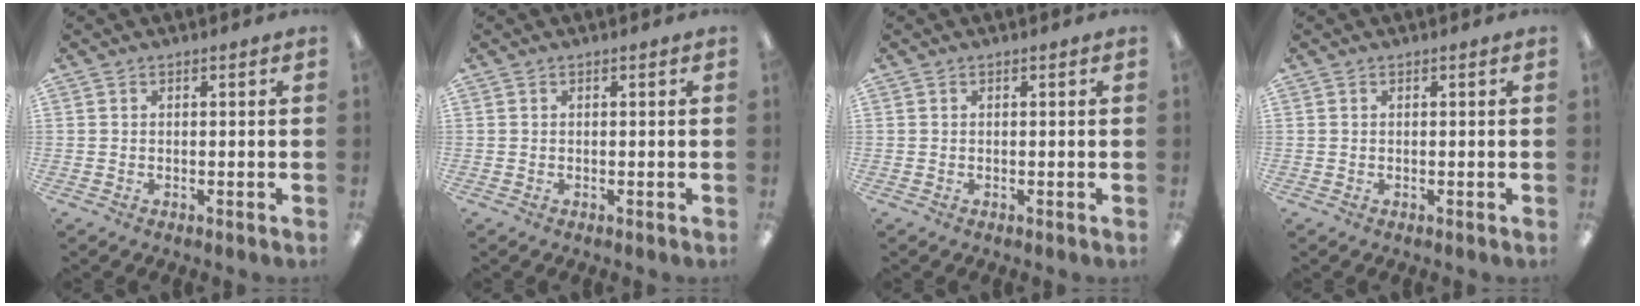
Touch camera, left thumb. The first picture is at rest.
{"total": 0.0}
{"total": 0.0}
{"total": 0.0}